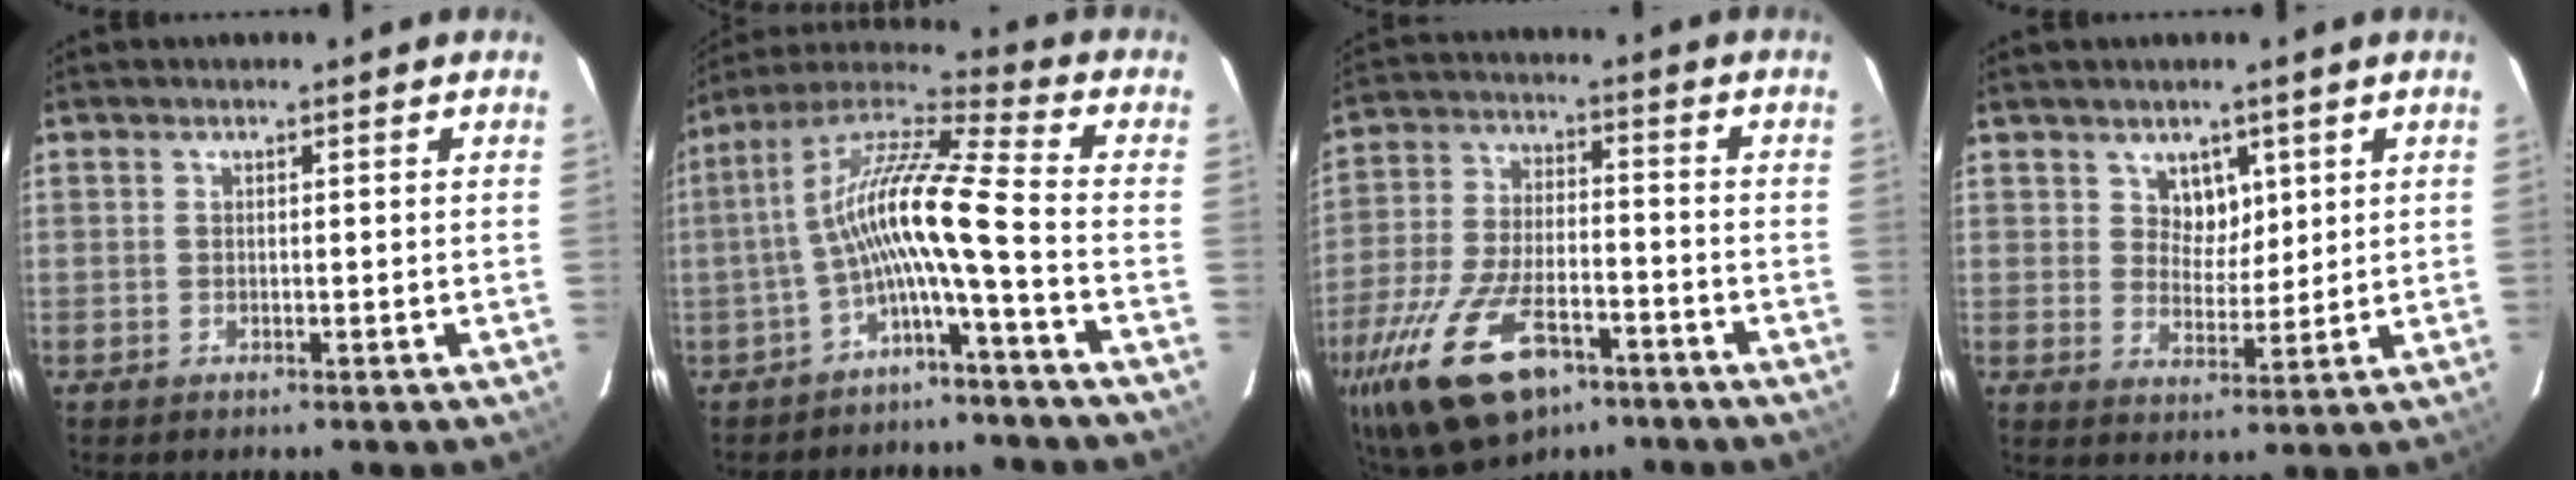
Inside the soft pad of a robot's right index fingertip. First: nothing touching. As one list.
[{"total": 12.4, "force": [-3.6, 0.1, 11.9], "torque": [-0.234, 0.017, -0.076]}, {"total": 21.8, "force": [-12.9, 10.3, 14.2], "torque": [-0.309, -0.038, -0.219]}, {"total": 4.7, "force": [2.5, 3.7, 1.6], "torque": [-0.020, -0.001, 0.046]}]